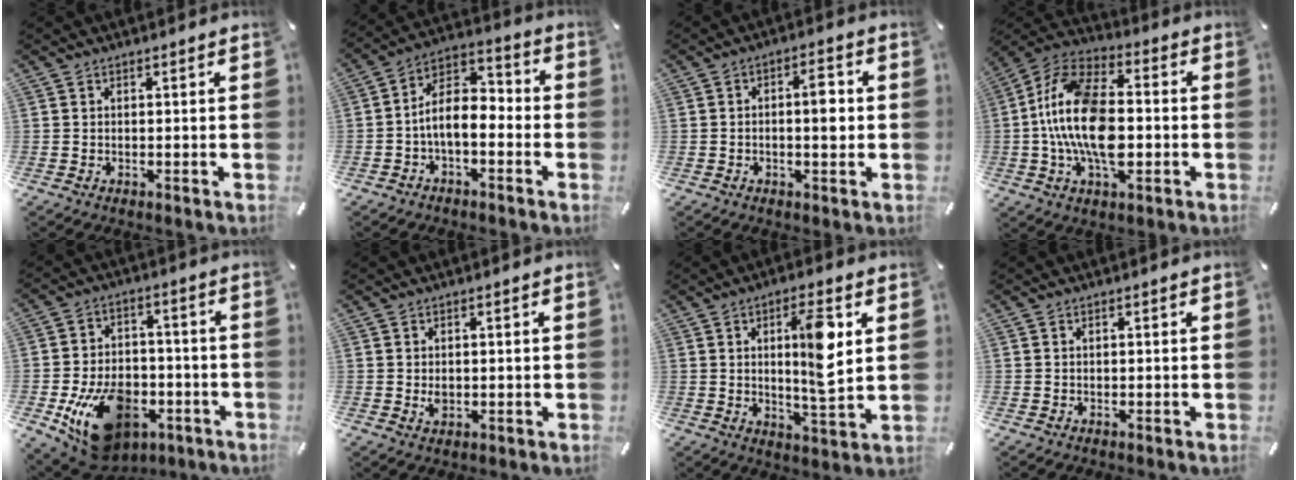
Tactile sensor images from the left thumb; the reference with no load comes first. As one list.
[{"total": 8.8, "force": [-2.9, 5.3, 6.4], "torque": [-0.124, 0.010, -0.055]}, {"total": 5.4, "force": [-0.1, 2.2, 5.0], "torque": [-0.065, 0.004, -0.009]}, {"total": 17.8, "force": [-2.3, 10.0, 14.6], "torque": [-0.294, 0.008, -0.044]}, {"total": 17.8, "force": [-7.1, 11.7, 11.4], "torque": [-0.185, 0.039, -0.106]}, {"total": 1.7, "force": [0.0, 1.3, 1.1], "torque": [-0.022, 0.004, 0.000]}, {"total": 11.5, "force": [2.8, 2.5, 10.8], "torque": [-0.173, -0.012, 0.035]}, {"total": 0.0}]